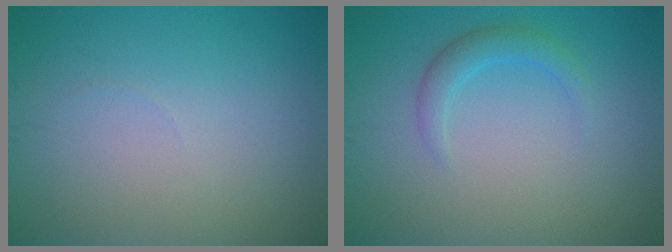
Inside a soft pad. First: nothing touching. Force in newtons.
{"total": 2.0, "press": 2.0, "slide": 0.1}